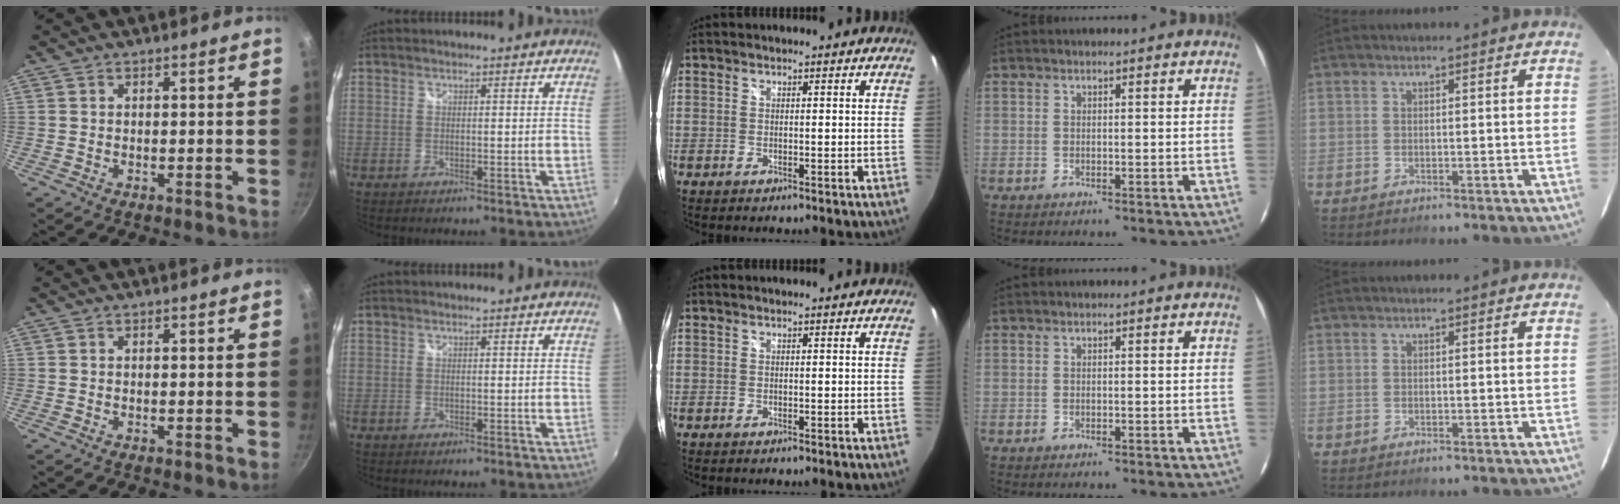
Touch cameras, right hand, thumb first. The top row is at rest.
{}